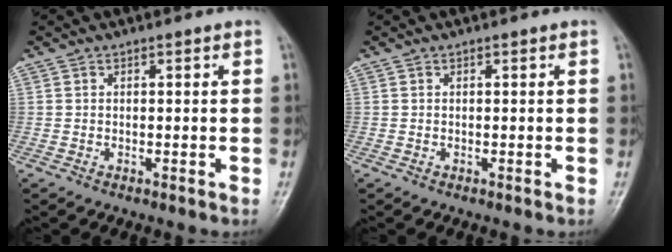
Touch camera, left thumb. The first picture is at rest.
{"total": 0.0}